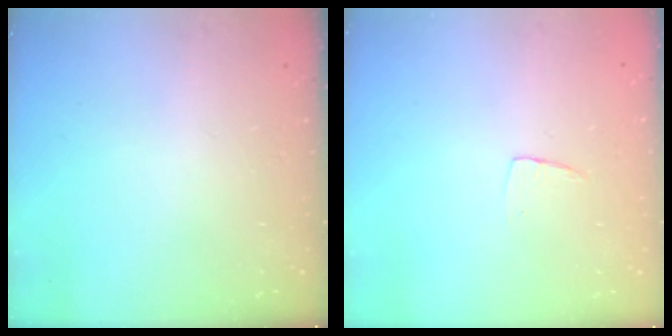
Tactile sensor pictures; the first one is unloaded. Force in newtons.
{"total": 3.3, "press": 3.3, "slide": 0.2}